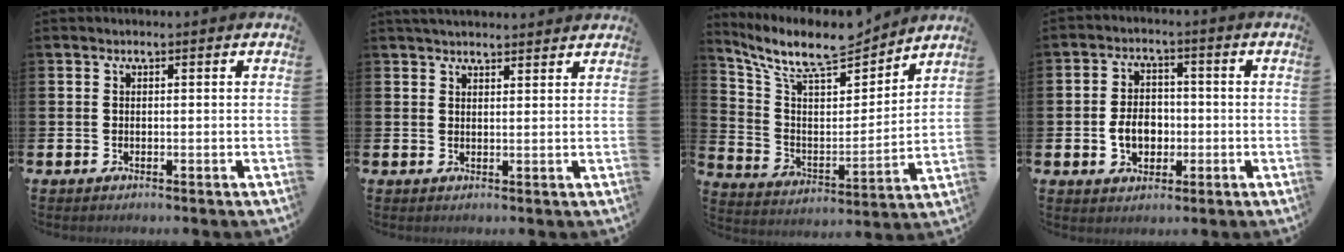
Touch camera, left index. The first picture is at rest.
{"total": 2.8, "force": [2.8, 0.4, 0.4], "torque": [-0.012, -0.009, 0.051]}
{"total": 10.3, "force": [9.2, 2.4, 4.1], "torque": [-0.112, -0.065, 0.157]}
{"total": 5.1, "force": [-1.0, 3.9, 3.2], "torque": [-0.041, 0.000, -0.026]}